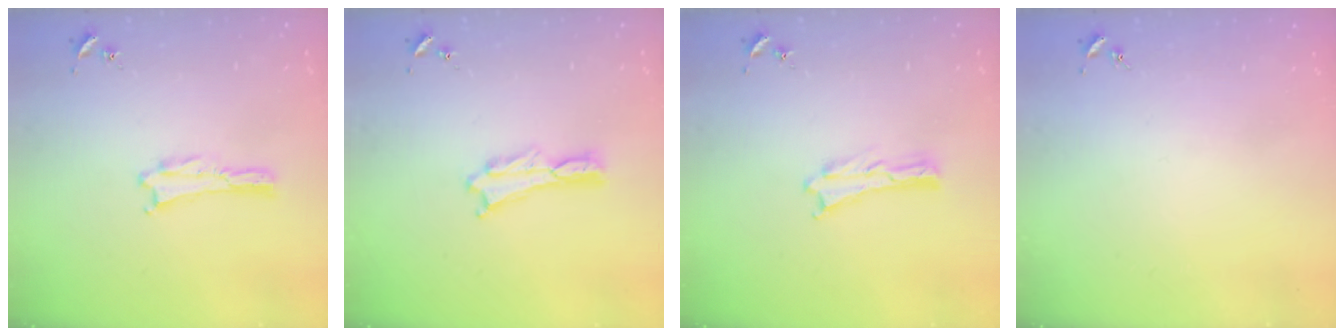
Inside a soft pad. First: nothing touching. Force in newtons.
{"total": 0.0}
{"total": 0.0}
{"total": 0.0}